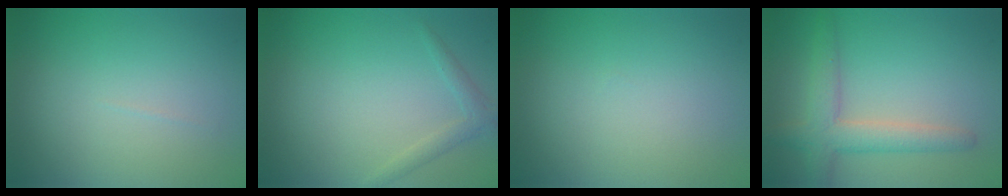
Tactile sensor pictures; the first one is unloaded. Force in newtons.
{"total": 1.4, "press": 1.4, "slide": 0.1}
{"total": 0.0}
{"total": 4.0, "press": 4.0, "slide": 0.3}